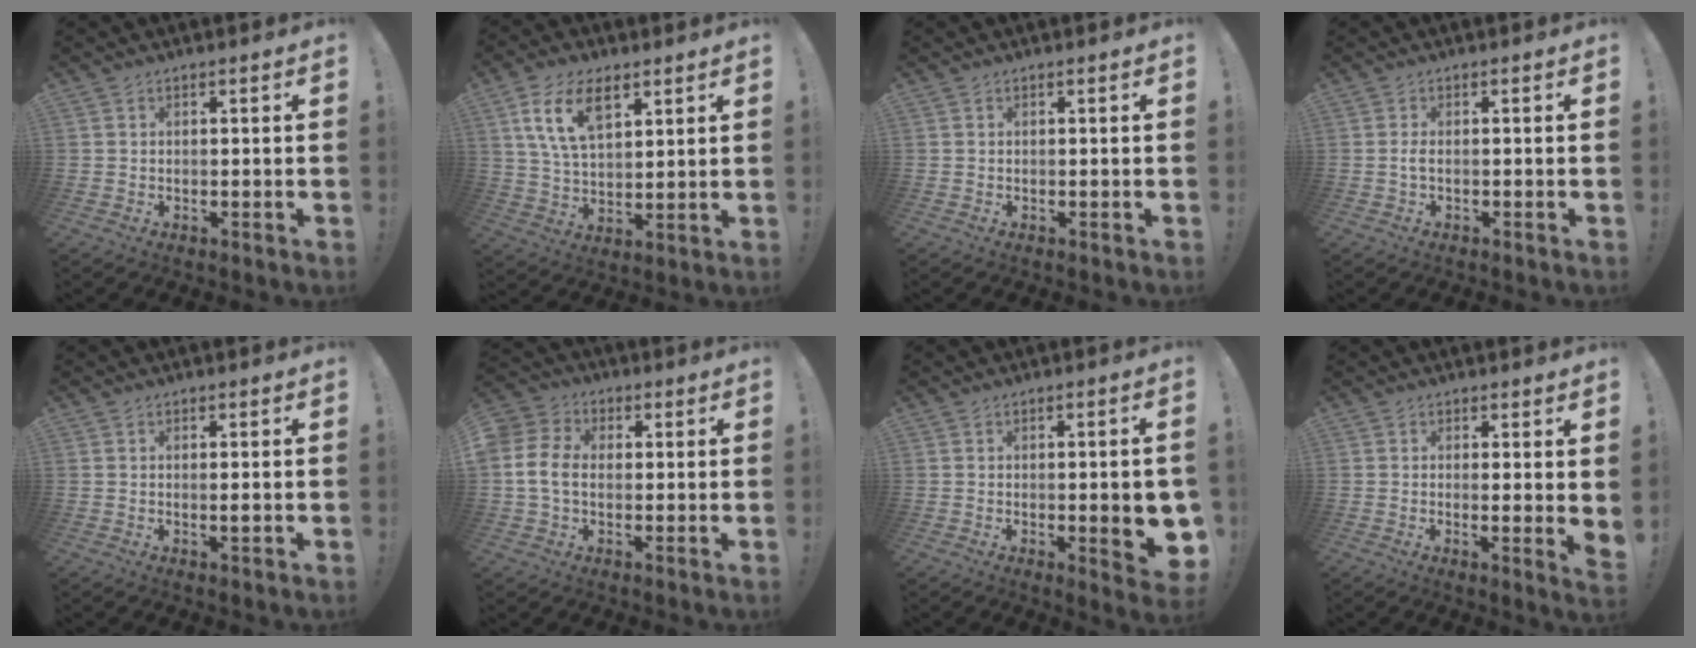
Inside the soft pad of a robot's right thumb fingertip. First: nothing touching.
{"total": 12.8, "force": [6.8, 7.2, 8.1], "torque": [-0.153, -0.009, 0.128]}
{"total": 0.0}
{"total": 1.9, "force": [-0.4, 0.2, 1.8], "torque": [-0.036, 0.004, -0.008]}
{"total": 1.3, "force": [-0.1, -0.1, 1.3], "torque": [-0.017, -0.005, -0.004]}
{"total": 9.9, "force": [0.1, 7.8, 6.2], "torque": [-0.140, 0.013, 0.006]}
{"total": 8.5, "force": [-0.9, 1.2, 8.4], "torque": [-0.102, -0.013, -0.011]}
{"total": 3.7, "force": [1.1, -0.4, 3.5], "torque": [-0.034, -0.025, 0.019]}